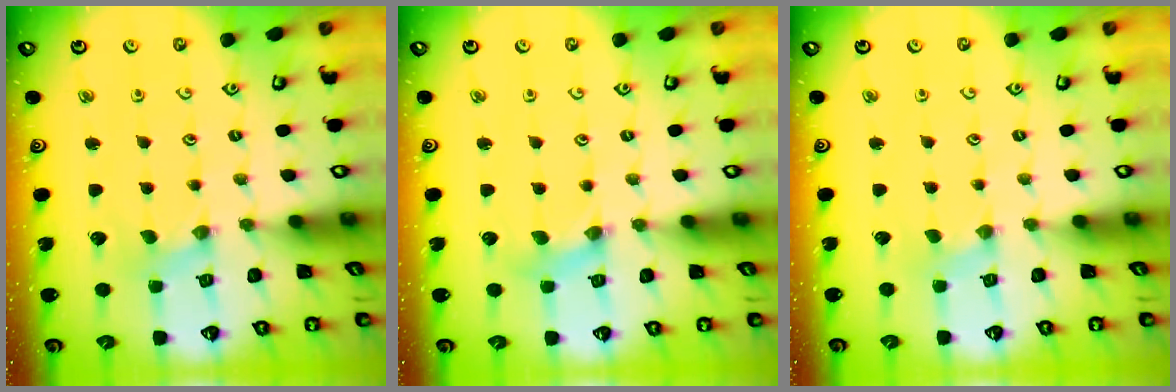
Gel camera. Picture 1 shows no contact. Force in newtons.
{"total": 2.0, "press": 2.0, "slide": 0.3}
{"total": 0.0}